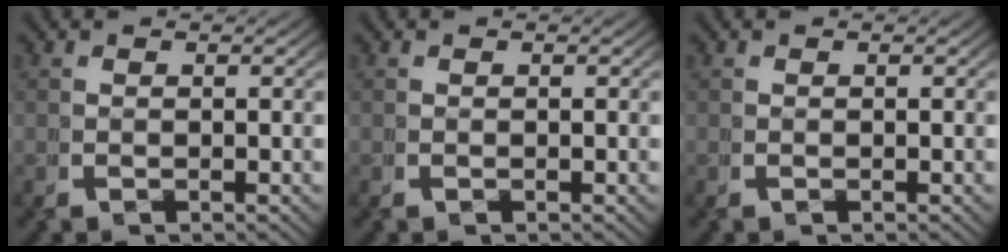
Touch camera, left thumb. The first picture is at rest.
{"total": 0.0}
{"total": 0.0}